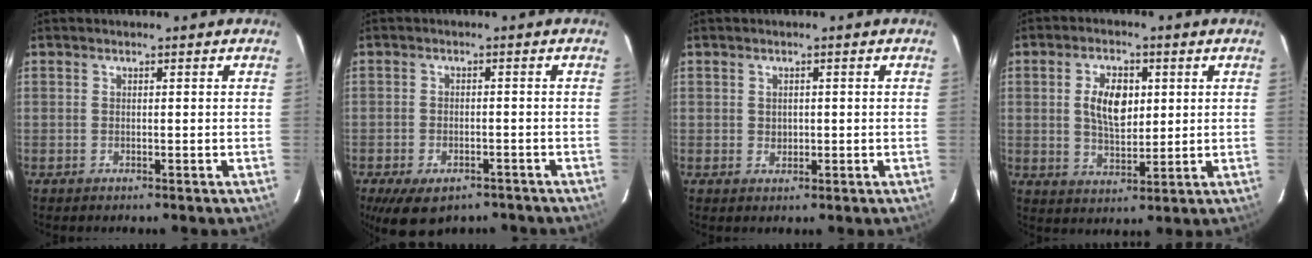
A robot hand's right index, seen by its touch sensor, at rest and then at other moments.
{"total": 10.2, "force": [-7.0, 5.1, 5.4], "torque": [-0.116, -0.021, -0.099]}
{"total": 1.6, "force": [0.1, 1.5, 0.6], "torque": [-0.005, 0.002, 0.003]}
{"total": 8.2, "force": [1.7, 4.5, 6.6], "torque": [-0.121, 0.007, 0.035]}